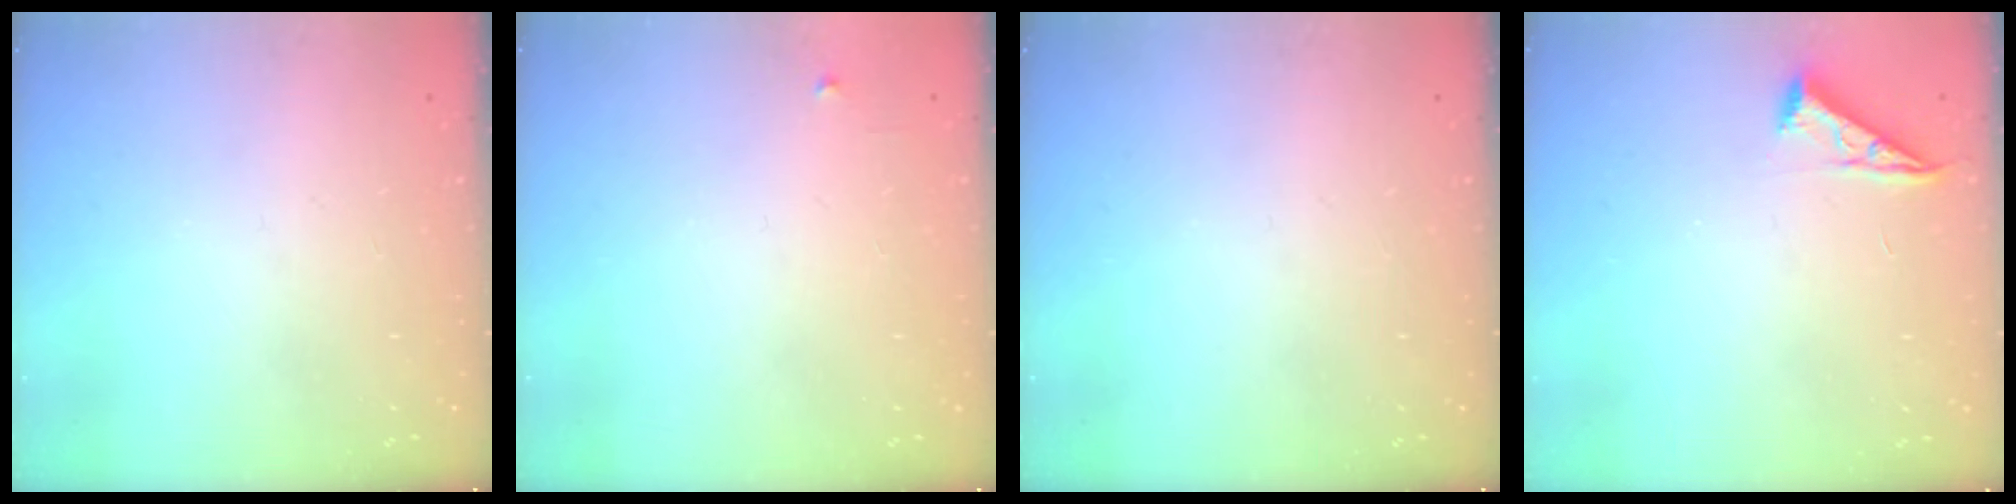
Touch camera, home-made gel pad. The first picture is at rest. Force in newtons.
{"total": 2.4, "press": 2.3, "slide": 0.4}
{"total": 0.0}
{"total": 5.0, "press": 5.0, "slide": 0.7}